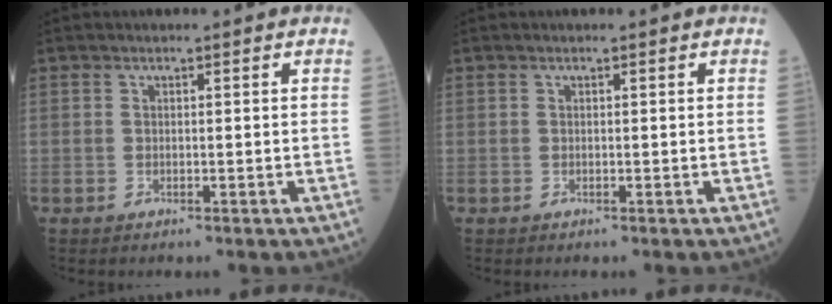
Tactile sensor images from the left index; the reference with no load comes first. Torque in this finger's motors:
{"motor_torque": [-0.01, 0.02, 0.00, 0.00]}